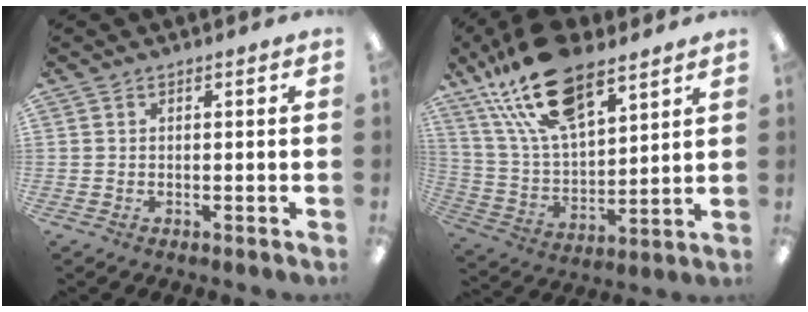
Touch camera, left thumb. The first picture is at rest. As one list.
[{"total": 21.4, "force": [14.2, 9.4, 13.0], "torque": [-0.255, -0.062, 0.252]}]